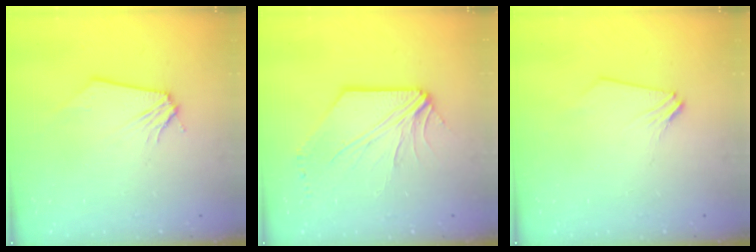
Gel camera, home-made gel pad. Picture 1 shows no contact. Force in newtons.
{"total": 6.4, "press": 6.3, "slide": 0.9}
{"total": 2.0, "press": 2.0, "slide": 0.2}